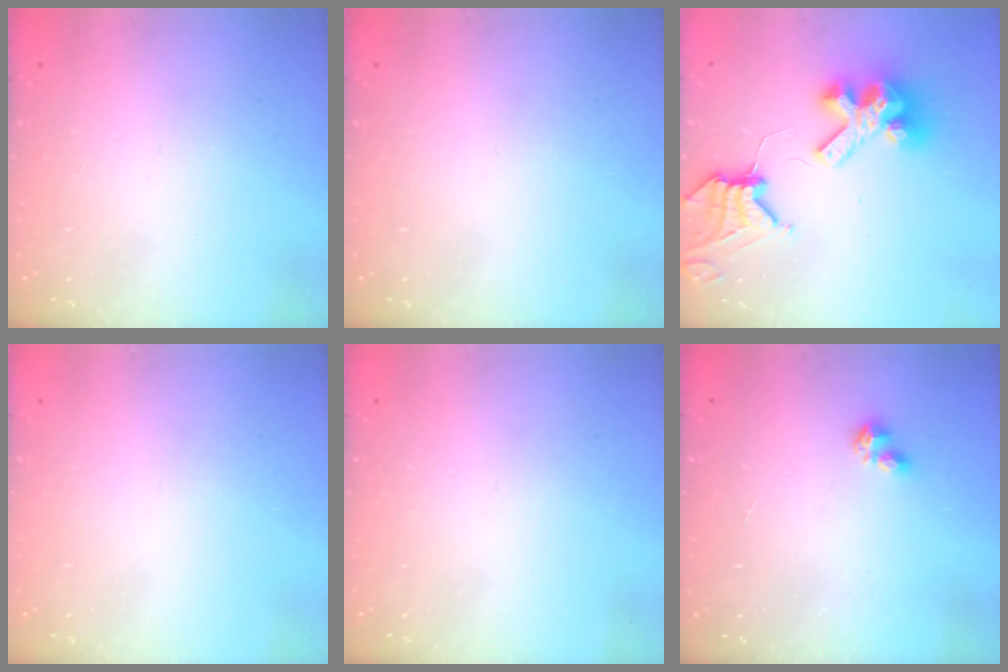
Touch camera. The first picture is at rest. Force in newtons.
{"total": 0.0}
{"total": 12.2, "press": 12.1, "slide": 1.2}
{"total": 0.0}
{"total": 0.0}
{"total": 1.0, "press": 1.0, "slide": 0.1}